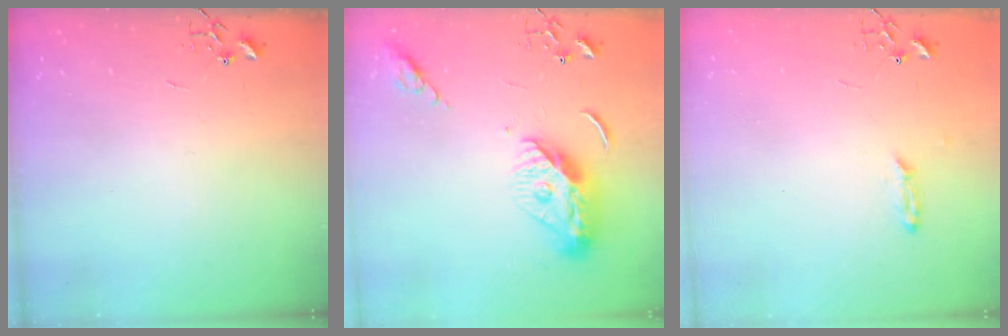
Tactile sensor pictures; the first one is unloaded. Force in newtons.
{"total": 13.1, "press": 13.0, "slide": 1.3}
{"total": 2.3, "press": 2.2, "slide": 0.4}